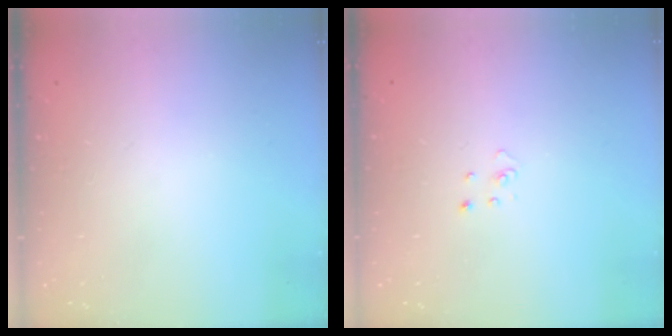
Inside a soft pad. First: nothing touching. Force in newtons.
{"total": 2.2, "press": 2.2, "slide": 0.2}